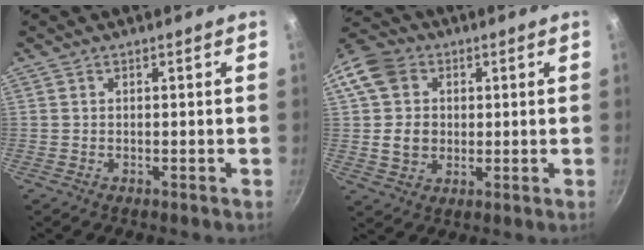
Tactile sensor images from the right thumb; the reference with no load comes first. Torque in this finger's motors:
{"motor_torque": [-0.08, 0.20, 0.38, -0.41, 0.03]}